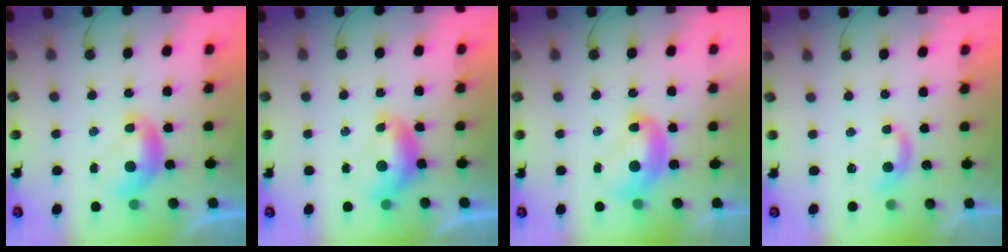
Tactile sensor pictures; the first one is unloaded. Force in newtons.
{"total": 0.0}
{"total": 2.4, "press": 2.3, "slide": 0.3}
{"total": 1.9, "press": 1.9, "slide": 0.5}